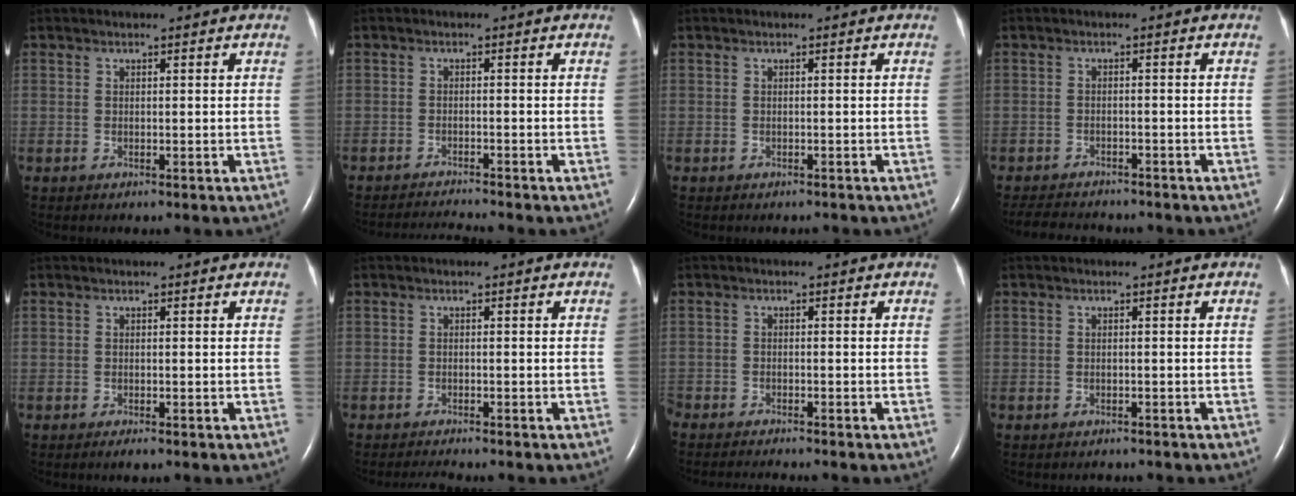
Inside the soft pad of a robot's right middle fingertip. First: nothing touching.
{"total": 4.1, "force": [-3.9, -1.3, 0.4], "torque": [-0.010, -0.019, -0.064]}
{"total": 0.6, "force": [-0.5, 0.3, 0.0], "torque": [-0.004, 0.000, -0.008]}
{"total": 7.4, "force": [-7.0, 1.3, 2.0], "torque": [-0.033, -0.010, -0.107]}
{"total": 0.8, "force": [-0.6, 0.0, 0.6], "torque": [-0.012, -0.002, -0.009]}
{"total": 1.7, "force": [-1.6, 0.5, 0.3], "torque": [-0.006, -0.003, -0.018]}
{"total": 5.3, "force": [-5.0, 0.1, 1.7], "torque": [-0.017, -0.016, -0.080]}
{"total": 1.5, "force": [-1.3, 0.6, 0.1], "torque": [-0.007, -0.001, -0.018]}